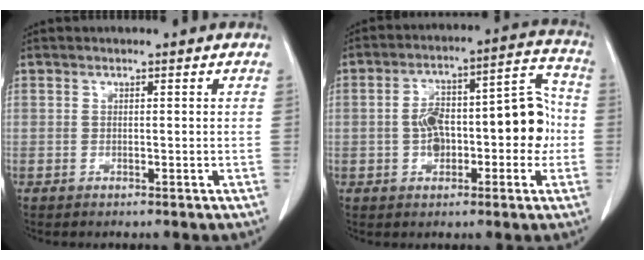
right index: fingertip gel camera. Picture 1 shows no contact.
{"total": 13.0, "force": [-1.2, 5.4, 11.8], "torque": [-0.179, 0.052, -0.014]}